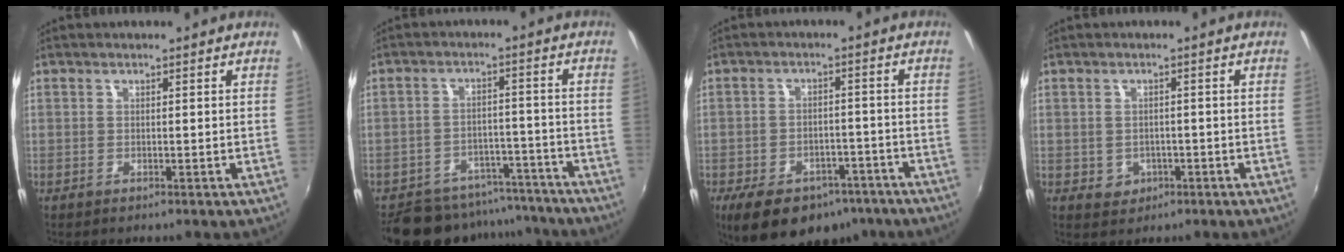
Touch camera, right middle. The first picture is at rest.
{"total": 16.9, "force": [-14.6, 6.8, 5.0], "torque": [-0.113, 0.025, -0.190]}
{"total": 16.1, "force": [-10.8, 9.1, 7.8], "torque": [-0.168, -0.001, -0.143]}
{"total": 3.7, "force": [-1.1, 3.4, 1.1], "torque": [-0.030, 0.000, -0.007]}